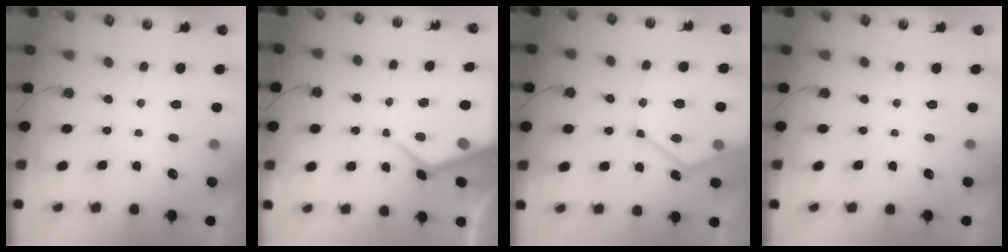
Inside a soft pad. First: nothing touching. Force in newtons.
{"total": 12.1, "press": 12.1, "slide": 0.9}
{"total": 17.8, "press": 17.6, "slide": 2.2}
{"total": 0.0}